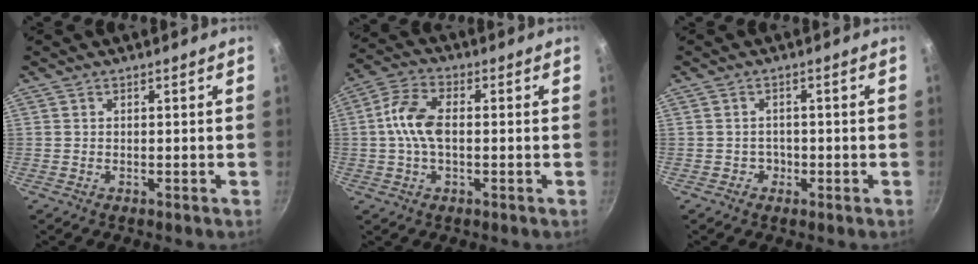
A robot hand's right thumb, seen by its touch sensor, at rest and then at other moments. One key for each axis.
{"total": 8.7, "fx": 0.0, "fy": 4.9, "fz": 7.2, "tx": -0.142, "ty": 0.025, "tz": -0.010}
{"total": 1.6, "fx": -0.6, "fy": 1.5, "fz": 0.2, "tx": 0.014, "ty": 0.008, "tz": -0.006}